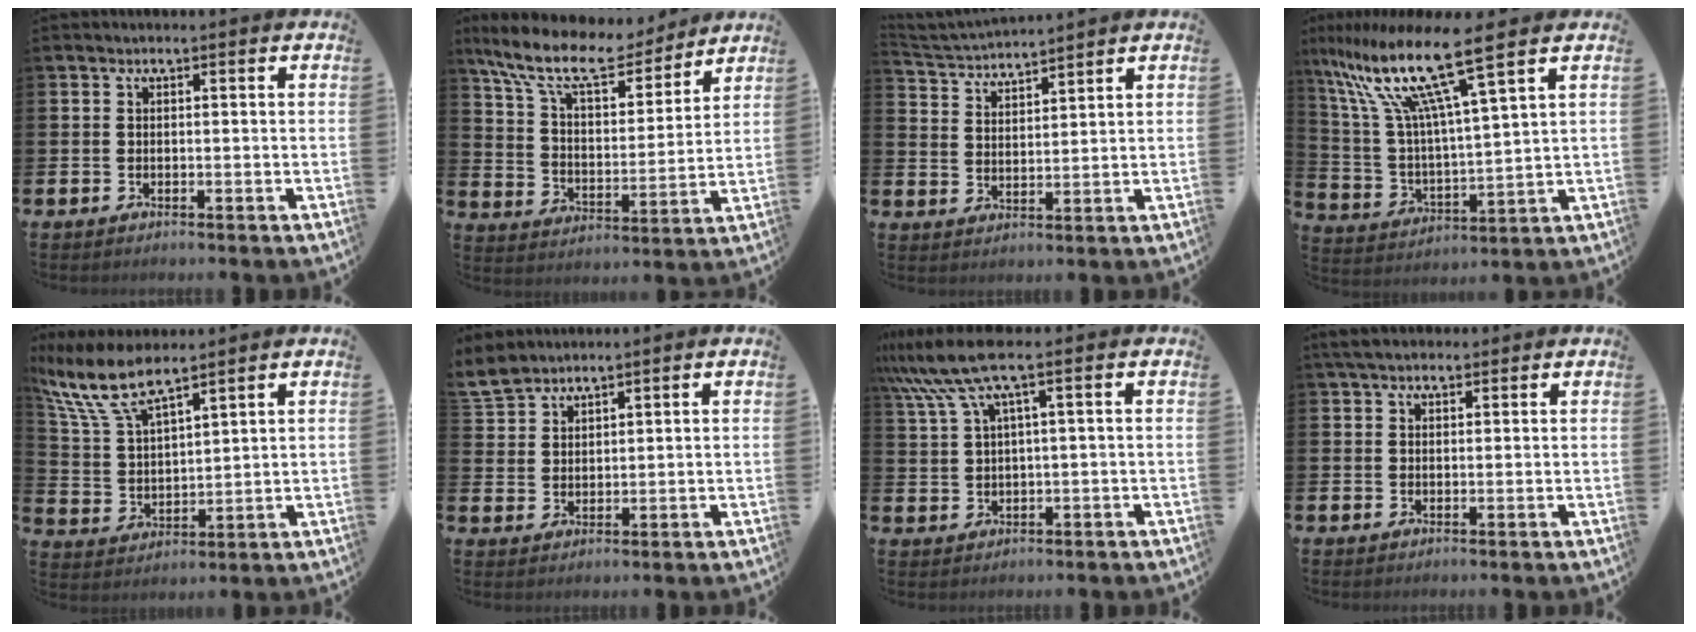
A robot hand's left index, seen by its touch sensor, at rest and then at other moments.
{"total": 11.7, "force": [10.2, 3.4, 4.6], "torque": [-0.127, -0.058, 0.179]}
{"total": 3.8, "force": [3.8, -0.1, 0.0], "torque": [-0.019, -0.025, 0.065]}
{"total": 13.3, "force": [9.4, 1.5, 9.2], "torque": [-0.215, -0.059, 0.149]}
{"total": 8.9, "force": [7.5, 2.1, 4.3], "torque": [-0.116, -0.027, 0.136]}
{"total": 4.6, "force": [4.4, 1.2, 0.4], "torque": [-0.021, -0.017, 0.083]}
{"total": 7.1, "force": [4.2, 1.3, 5.6], "torque": [-0.133, 0.001, 0.072]}
{"total": 3.6, "force": [3.1, 1.3, 1.2], "torque": [-0.023, -0.008, 0.055]}